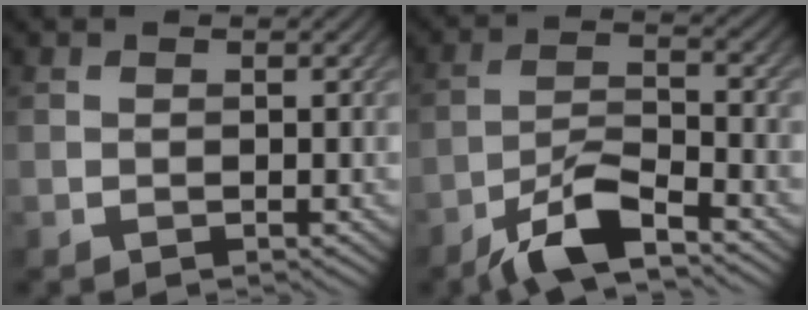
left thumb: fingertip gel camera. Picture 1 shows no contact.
{"total": 7.6, "force": [-5.4, 1.7, 5.0], "torque": [-0.096, 0.002, -0.109]}